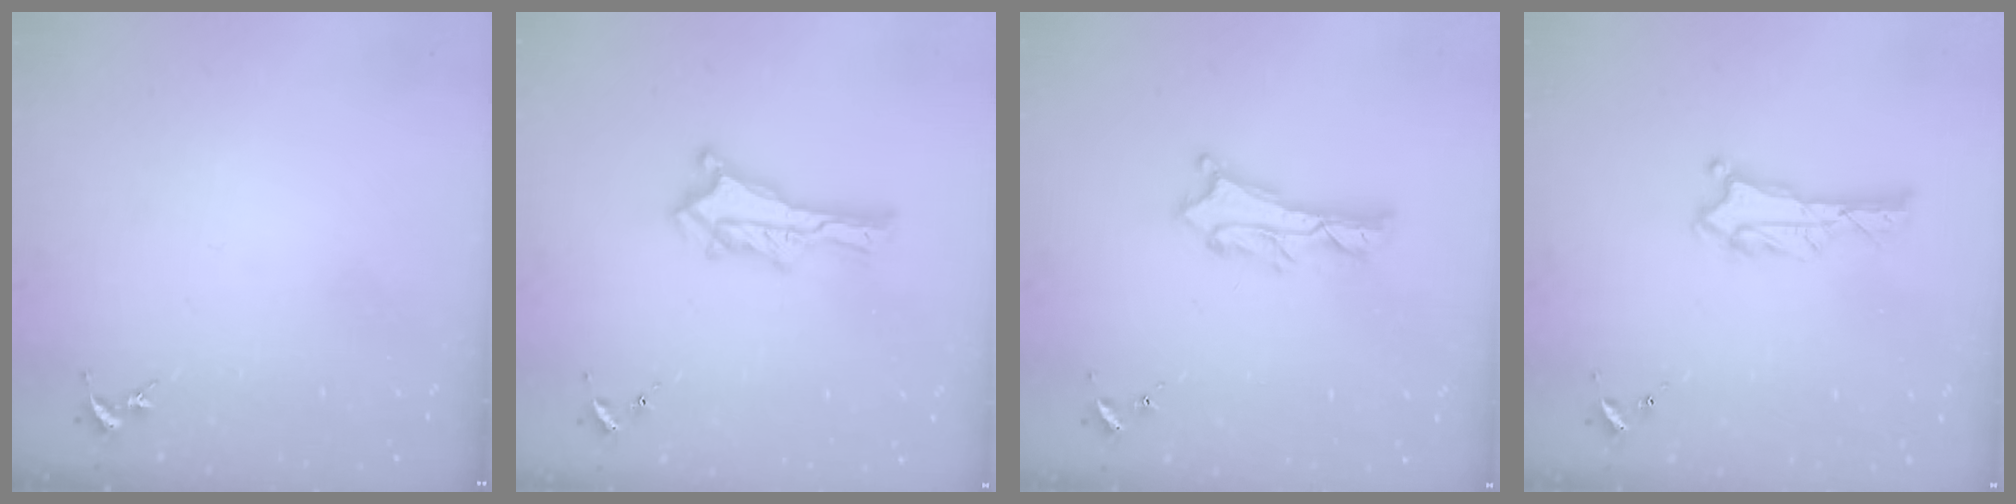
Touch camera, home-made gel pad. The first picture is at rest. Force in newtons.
{"total": 1.4, "press": 1.4, "slide": 0.2}
{"total": 2.6, "press": 2.6, "slide": 0.3}
{"total": 0.7, "press": 0.7, "slide": 0.1}